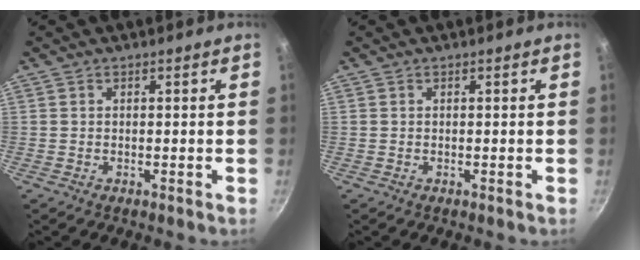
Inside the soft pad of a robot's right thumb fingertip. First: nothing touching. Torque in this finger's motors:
{"motor_torque": [0.00, 0.00, 0.00, 0.00, 0.00]}